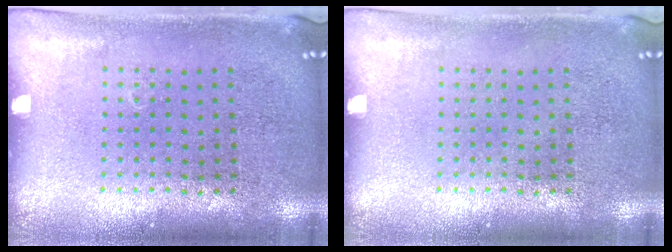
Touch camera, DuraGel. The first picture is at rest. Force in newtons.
{"total": 0.0}